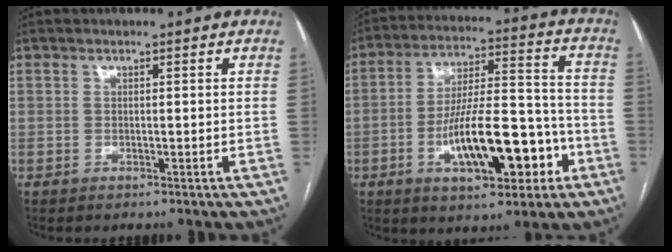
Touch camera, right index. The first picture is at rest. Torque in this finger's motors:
{"motor_torque": [1.09, -0.86, 0.74, 0.21]}